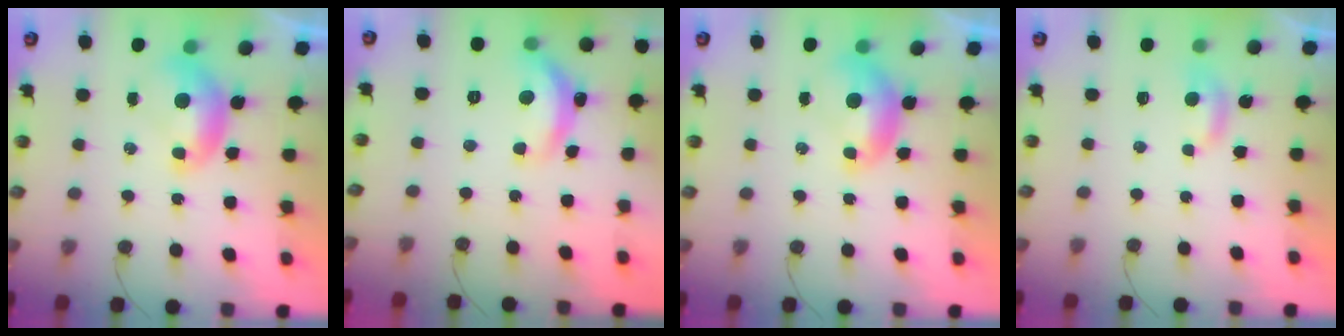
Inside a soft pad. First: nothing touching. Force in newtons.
{"total": 6.7, "press": 6.7, "slide": 0.6}
{"total": 0.0}
{"total": 2.7, "press": 2.7, "slide": 0.4}